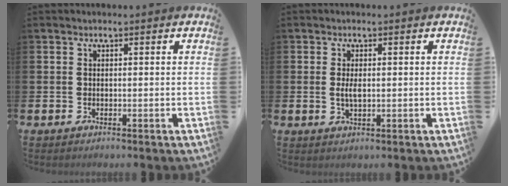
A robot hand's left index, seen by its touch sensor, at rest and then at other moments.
{"total": 2.1, "force": [0.2, 0.9, 1.9], "torque": [-0.027, -0.001, -0.001]}